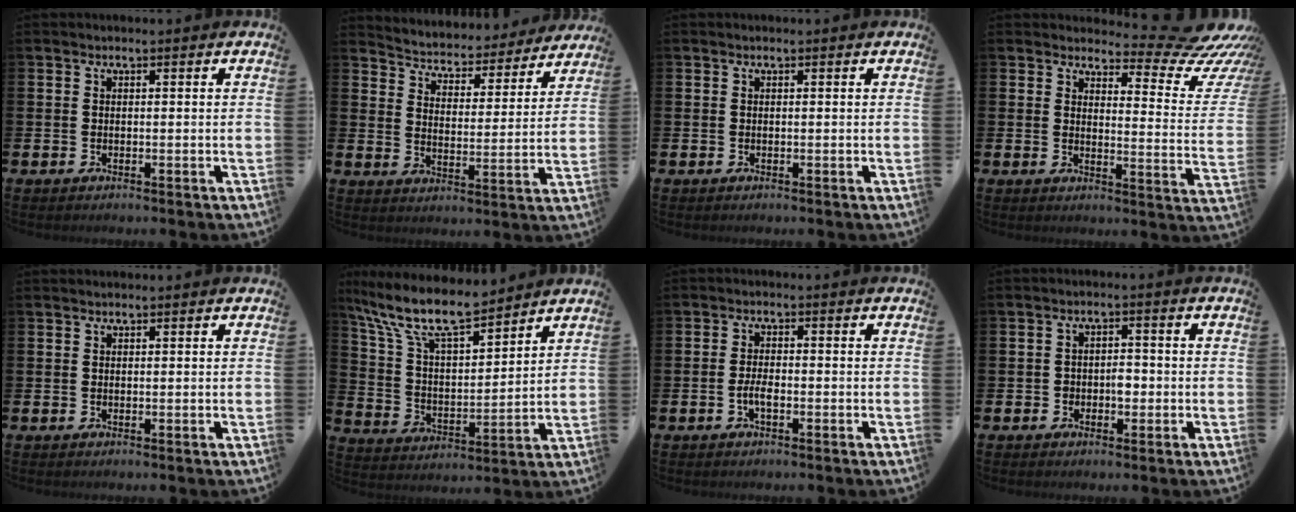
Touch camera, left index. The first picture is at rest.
{"total": 4.4, "force": [4.2, 1.2, 0.2], "torque": [-0.034, -0.040, 0.067]}
{"total": 0.0}
{"total": 6.6, "force": [5.8, 1.7, 2.6], "torque": [-0.028, -0.063, 0.089]}
{"total": 0.6, "force": [0.6, 0.0, 0.0], "torque": [0.006, -0.004, 0.009]}
{"total": 11.4, "force": [9.8, 2.5, 5.2], "torque": [-0.144, -0.051, 0.175]}
{"total": 2.3, "force": [-0.8, 0.9, 2.0], "torque": [-0.036, 0.003, -0.015]}
{"total": 2.2, "force": [-0.6, 1.5, 1.4], "torque": [-0.011, -0.002, -0.017]}